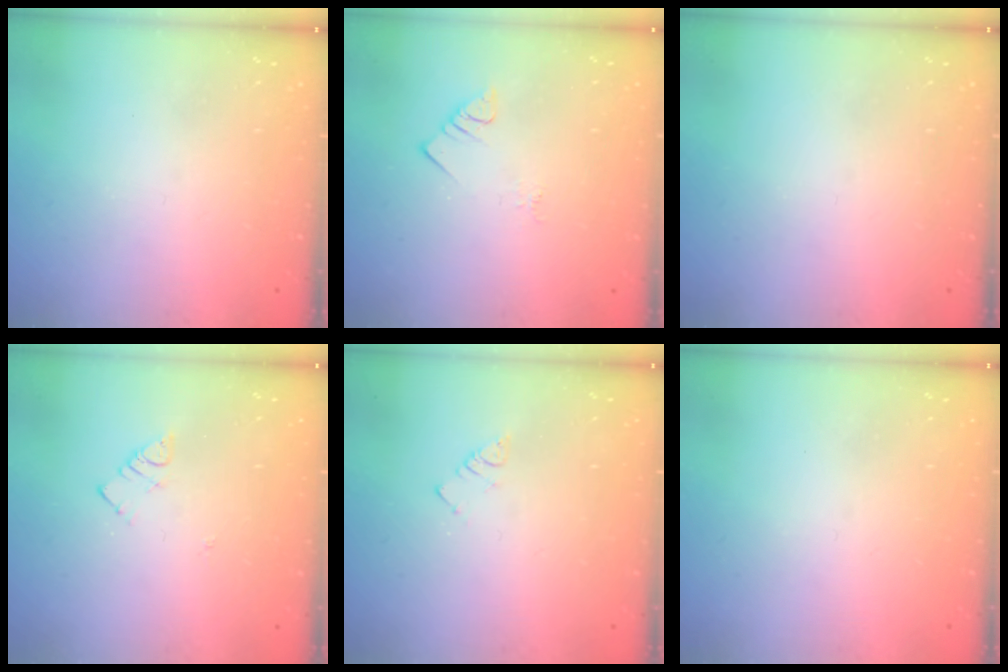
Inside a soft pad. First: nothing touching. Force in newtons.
{"total": 2.7, "press": 2.7, "slide": 0.3}
{"total": 0.0}
{"total": 2.9, "press": 2.9, "slide": 0.4}
{"total": 2.3, "press": 2.3, "slide": 0.4}
{"total": 0.0}